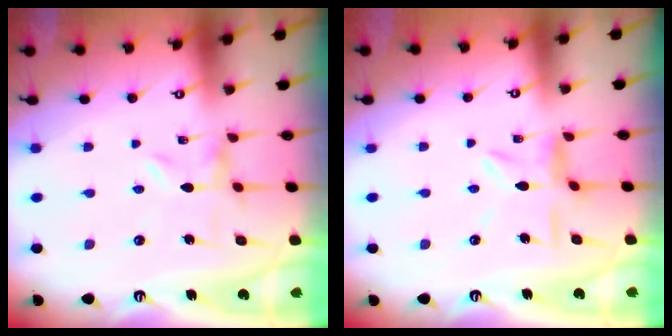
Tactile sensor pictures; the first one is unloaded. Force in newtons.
{"total": 7.2, "press": 7.2, "slide": 0.7}